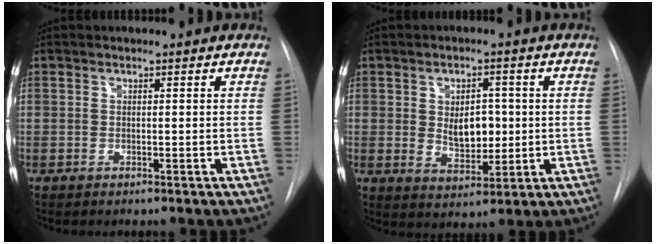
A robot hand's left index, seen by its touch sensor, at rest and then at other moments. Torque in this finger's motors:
{"motor_torque": [0.21, 0.03, 0.16, 0.08]}